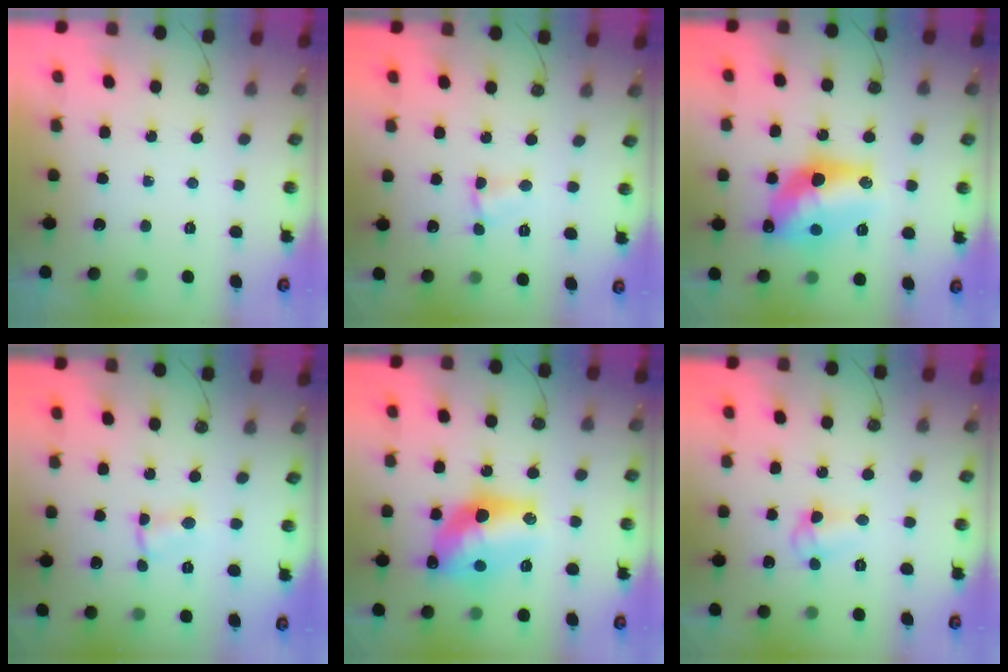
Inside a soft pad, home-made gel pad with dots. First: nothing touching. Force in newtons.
{"total": 1.9, "press": 1.9, "slide": 0.3}
{"total": 16.3, "press": 16.2, "slide": 1.4}
{"total": 3.1, "press": 1.2, "slide": 2.9}
{"total": 16.3, "press": 16.2, "slide": 1.4}
{"total": 6.0, "press": 6.0, "slide": 0.4}